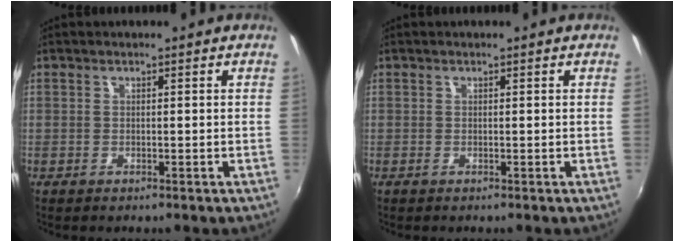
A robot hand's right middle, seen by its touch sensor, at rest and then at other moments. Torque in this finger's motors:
{"motor_torque": [0.00, -0.01, 0.00, 0.00]}